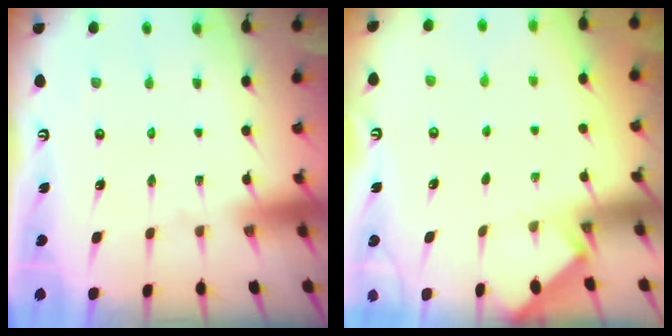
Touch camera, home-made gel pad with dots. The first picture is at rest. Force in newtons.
{"total": 1.7, "press": 1.6, "slide": 0.2}